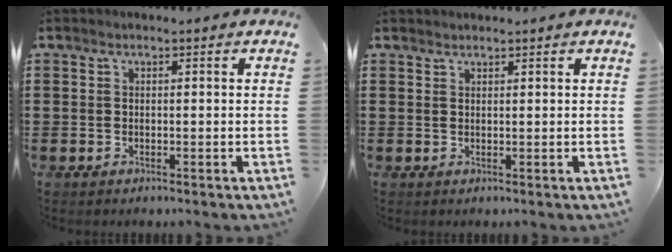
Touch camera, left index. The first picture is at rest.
{"total": 0.7, "force": [0.7, 0.0, 0.0], "torque": [-0.001, -0.001, 0.015]}